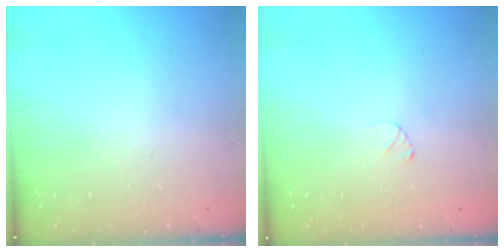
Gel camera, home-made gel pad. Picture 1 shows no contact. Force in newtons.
{"total": 2.6, "press": 2.6, "slide": 0.3}